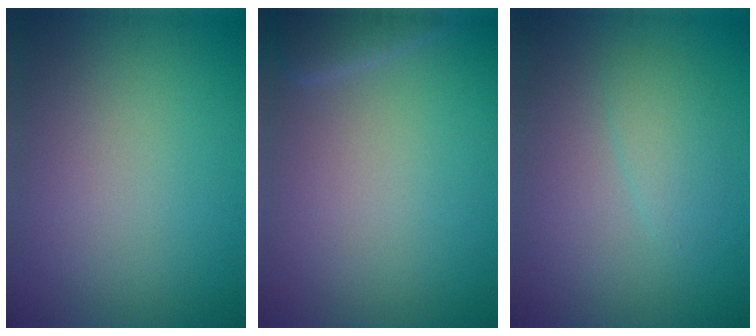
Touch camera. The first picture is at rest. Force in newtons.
{"total": 2.2, "press": 2.2, "slide": 0.3}
{"total": 2.0, "press": 2.0, "slide": 0.1}